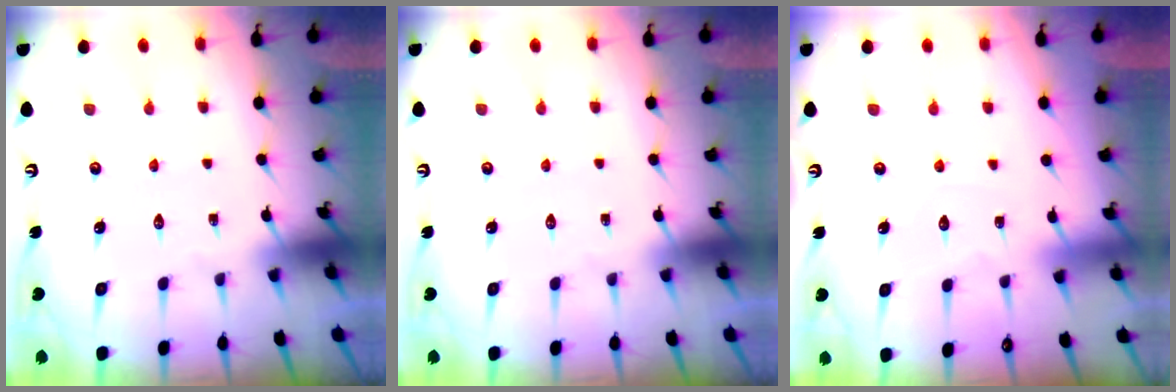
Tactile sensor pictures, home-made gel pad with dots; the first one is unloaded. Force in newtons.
{"total": 0.0}
{"total": 3.4, "press": 3.4, "slide": 0.3}